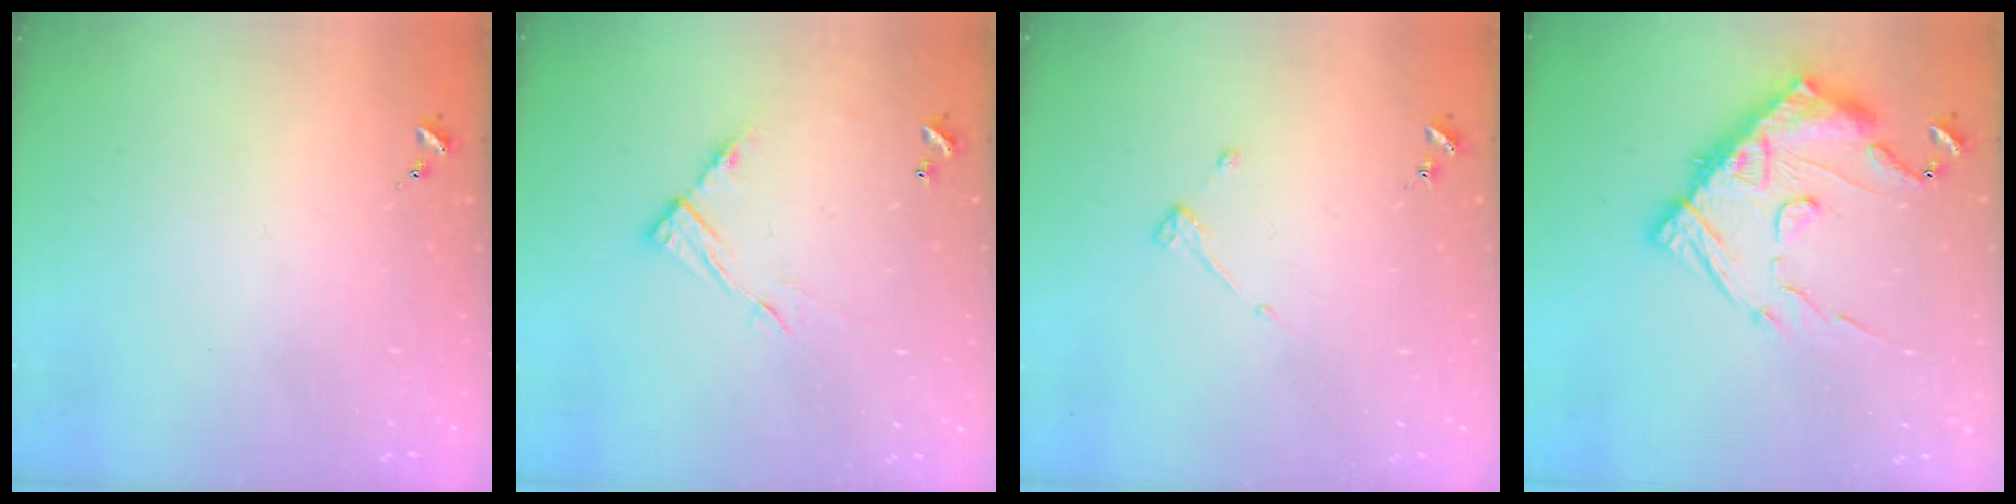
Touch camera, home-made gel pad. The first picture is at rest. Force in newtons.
{"total": 10.0, "press": 10.0, "slide": 0.5}
{"total": 3.1, "press": 3.0, "slide": 0.5}
{"total": 17.5, "press": 17.5, "slide": 1.6}